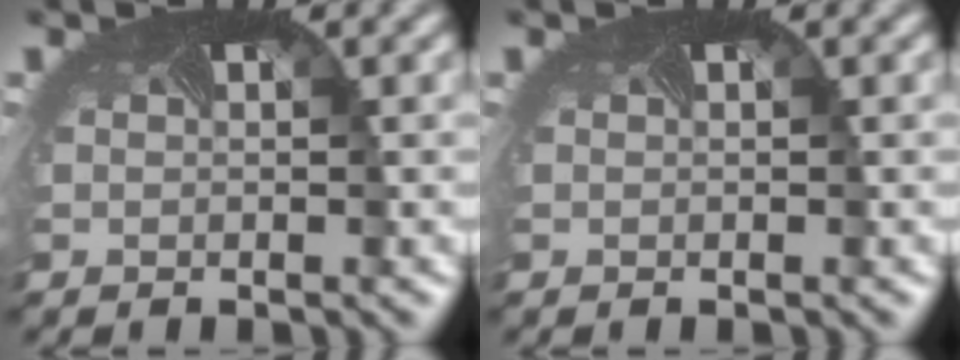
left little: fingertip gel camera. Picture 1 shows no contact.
{"total": 0.0}